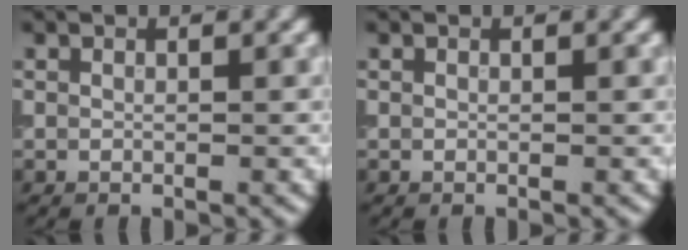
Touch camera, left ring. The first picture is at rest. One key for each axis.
{"total": 0.0}